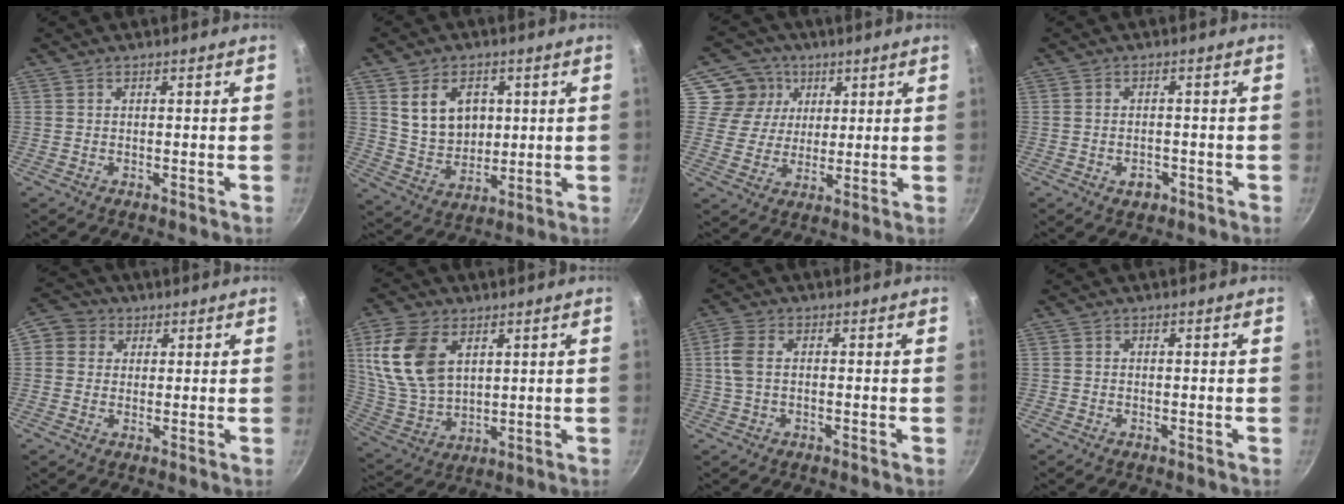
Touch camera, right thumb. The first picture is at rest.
{"total": 11.0, "force": [3.1, 8.1, 6.7], "torque": [-0.089, -0.018, 0.068]}
{"total": 8.7, "force": [3.4, 7.7, 1.8], "torque": [0.006, -0.007, 0.052]}
{"total": 2.8, "force": [-1.4, 1.9, 1.6], "torque": [-0.018, 0.012, -0.017]}
{"total": 5.6, "force": [1.6, 5.1, 1.8], "torque": [0.005, 0.004, 0.011]}
{"total": 15.6, "force": [5.4, 9.9, 10.8], "torque": [-0.201, -0.021, 0.118]}
{"total": 4.6, "force": [0.0, 2.6, 3.8], "torque": [-0.090, 0.010, -0.008]}
{"total": 0.0}